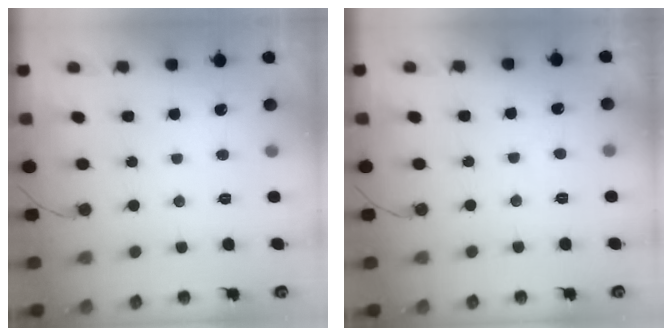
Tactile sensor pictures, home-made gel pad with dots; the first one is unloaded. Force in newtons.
{"total": 2.1, "press": 2.1, "slide": 0.2}